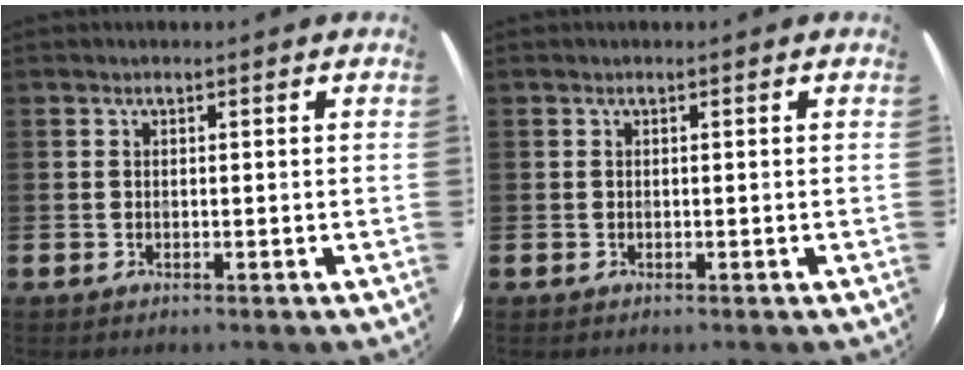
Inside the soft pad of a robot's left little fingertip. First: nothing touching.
{"total": 0.0}